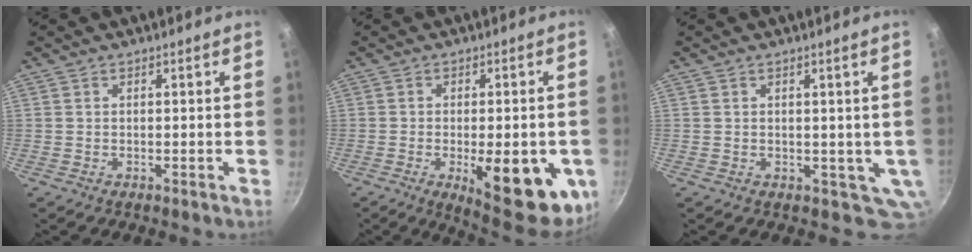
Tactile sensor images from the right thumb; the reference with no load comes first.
{"total": 17.6, "force": [-5.2, 6.8, 15.4], "torque": [-0.158, -0.008, -0.050]}
{"total": 5.2, "force": [0.6, 3.3, 4.0], "torque": [-0.028, -0.014, 0.023]}